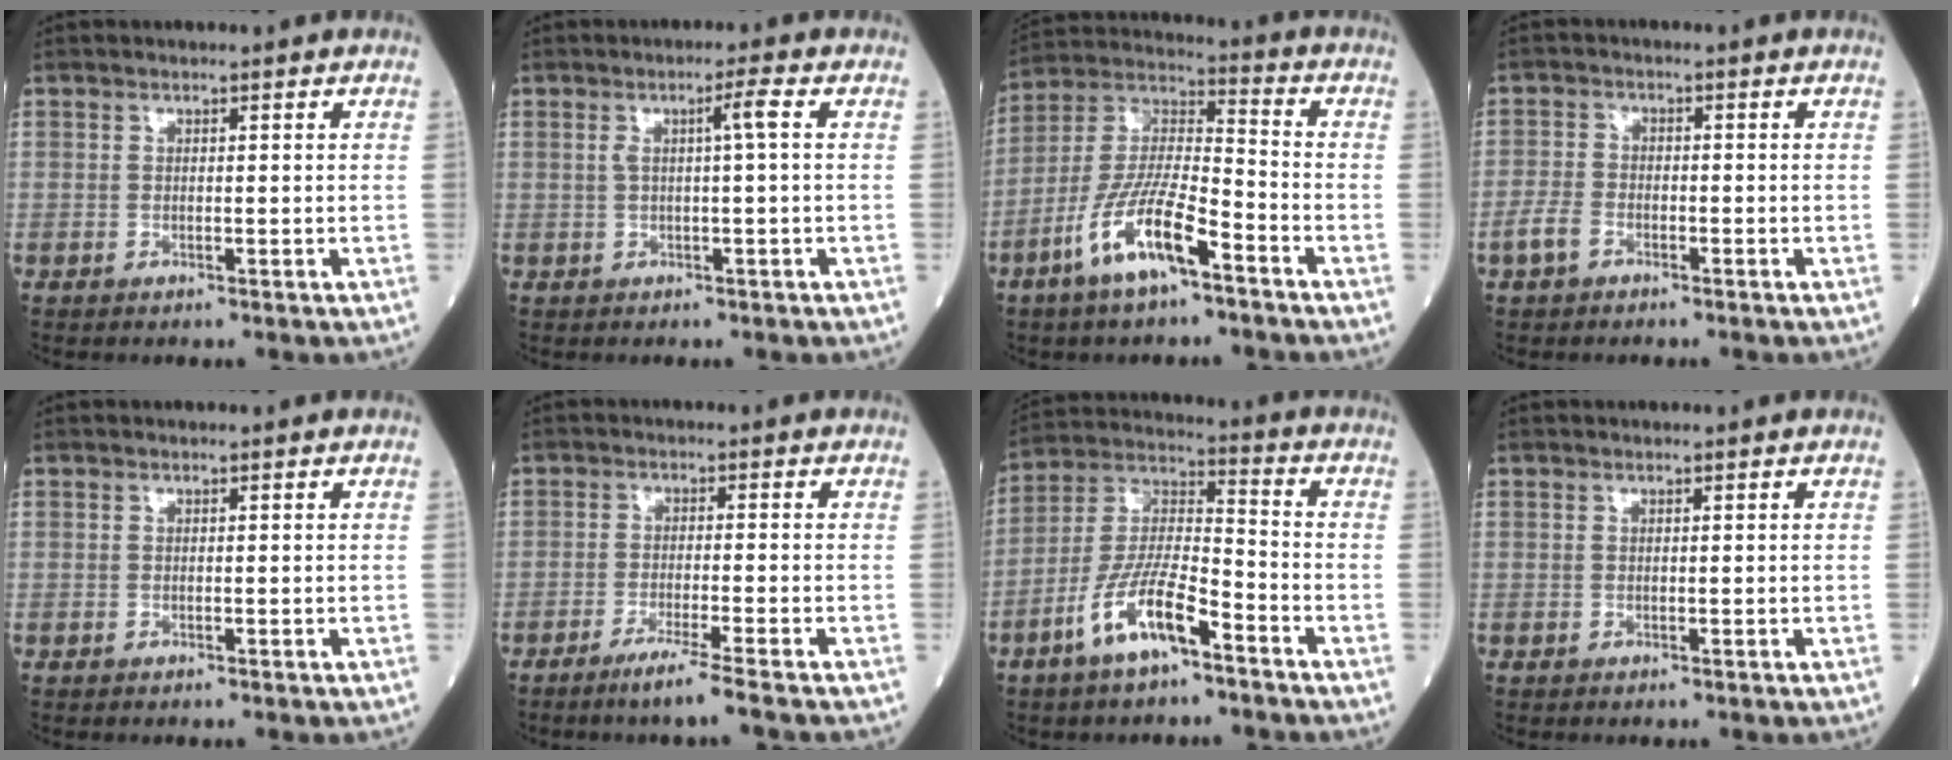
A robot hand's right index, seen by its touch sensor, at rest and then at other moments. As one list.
[{"total": 2.9, "force": [0.4, -0.5, 2.8], "torque": [-0.053, 0.005, 0.009]}, {"total": 12.9, "force": [-7.0, 2.7, 10.5], "torque": [-0.218, -0.005, -0.134]}, {"total": 3.1, "force": [-1.9, 1.7, 1.8], "torque": [-0.044, 0.002, -0.038]}, {"total": 0.0}, {"total": 5.5, "force": [-4.0, -1.2, 3.6], "torque": [-0.061, -0.012, -0.068]}, {"total": 11.6, "force": [-6.6, 2.8, 9.1], "torque": [-0.193, -0.001, -0.127]}, {"total": 0.0}]